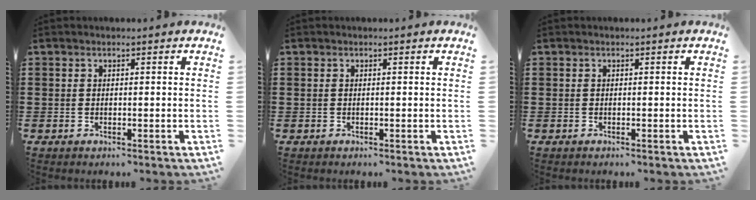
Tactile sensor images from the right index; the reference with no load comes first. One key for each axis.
{"total": 0.0}
{"total": 0.0}